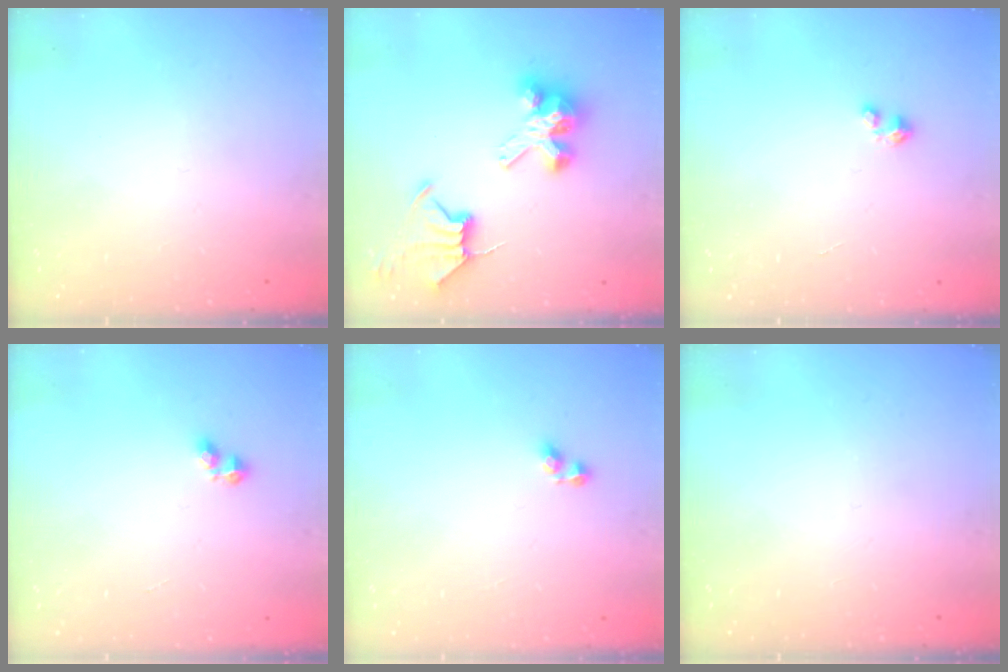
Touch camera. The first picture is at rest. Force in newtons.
{"total": 9.8, "press": 9.7, "slide": 1.2}
{"total": 1.6, "press": 1.6, "slide": 0.2}
{"total": 2.6, "press": 2.5, "slide": 0.5}
{"total": 3.6, "press": 3.6, "slide": 0.1}
{"total": 0.0}